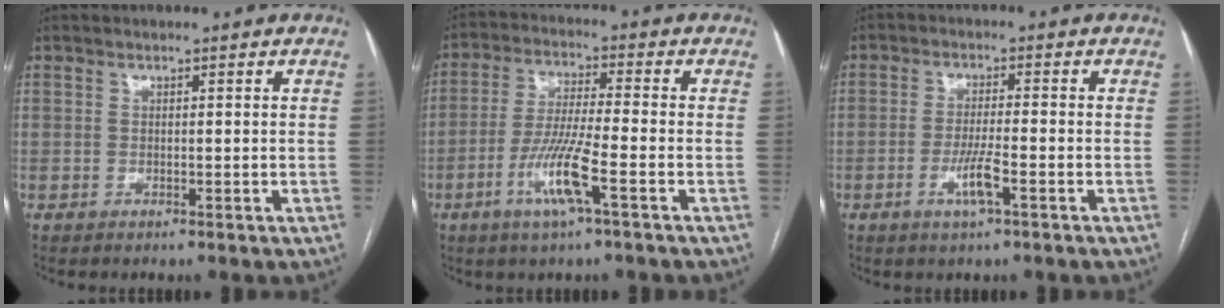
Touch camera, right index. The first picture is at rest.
{"total": 9.0, "force": [-3.8, 0.0, 8.1], "torque": [-0.165, -0.009, -0.076]}
{"total": 4.6, "force": [-2.0, 0.1, 4.1], "torque": [-0.081, -0.007, -0.038]}